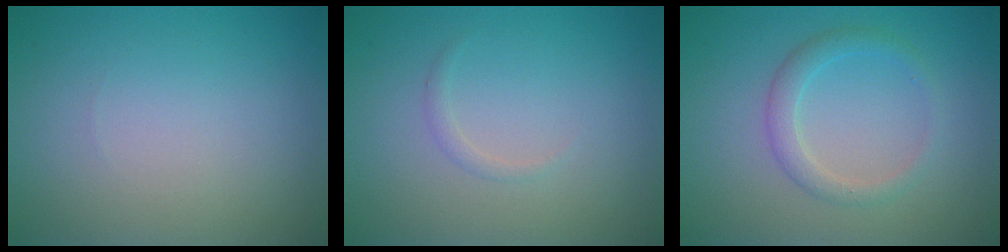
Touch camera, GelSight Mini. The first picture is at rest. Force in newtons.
{"total": 0.7, "press": 0.7, "slide": 0.1}
{"total": 2.1, "press": 2.1, "slide": 0.1}